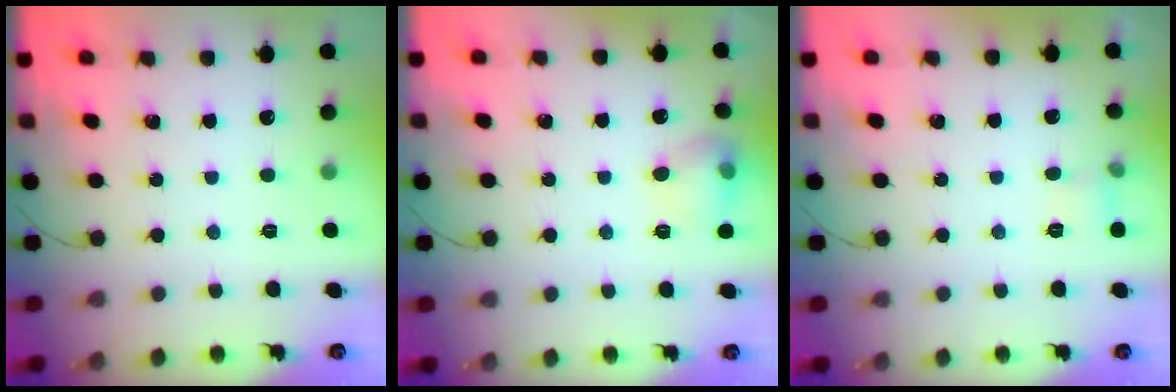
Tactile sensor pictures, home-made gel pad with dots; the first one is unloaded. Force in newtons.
{"total": 9.1, "press": 9.1, "slide": 1.0}
{"total": 4.7, "press": 4.5, "slide": 1.4}